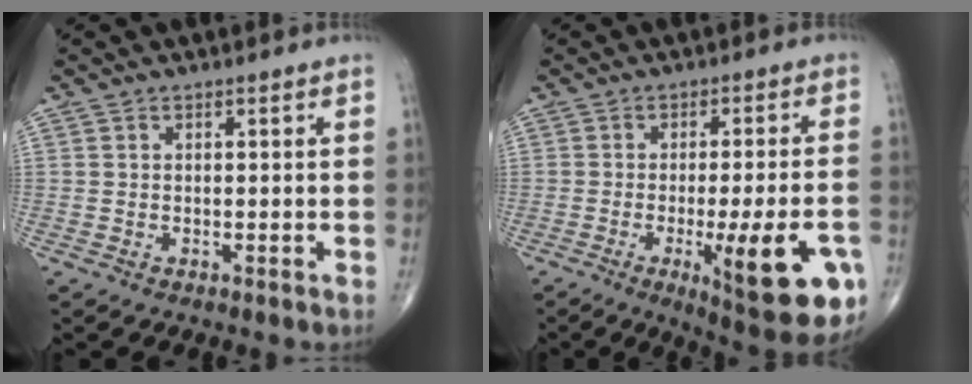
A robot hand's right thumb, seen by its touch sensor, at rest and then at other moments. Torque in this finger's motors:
{"motor_torque": [1.88, 1.71, 1.13, -0.27, 0.41]}